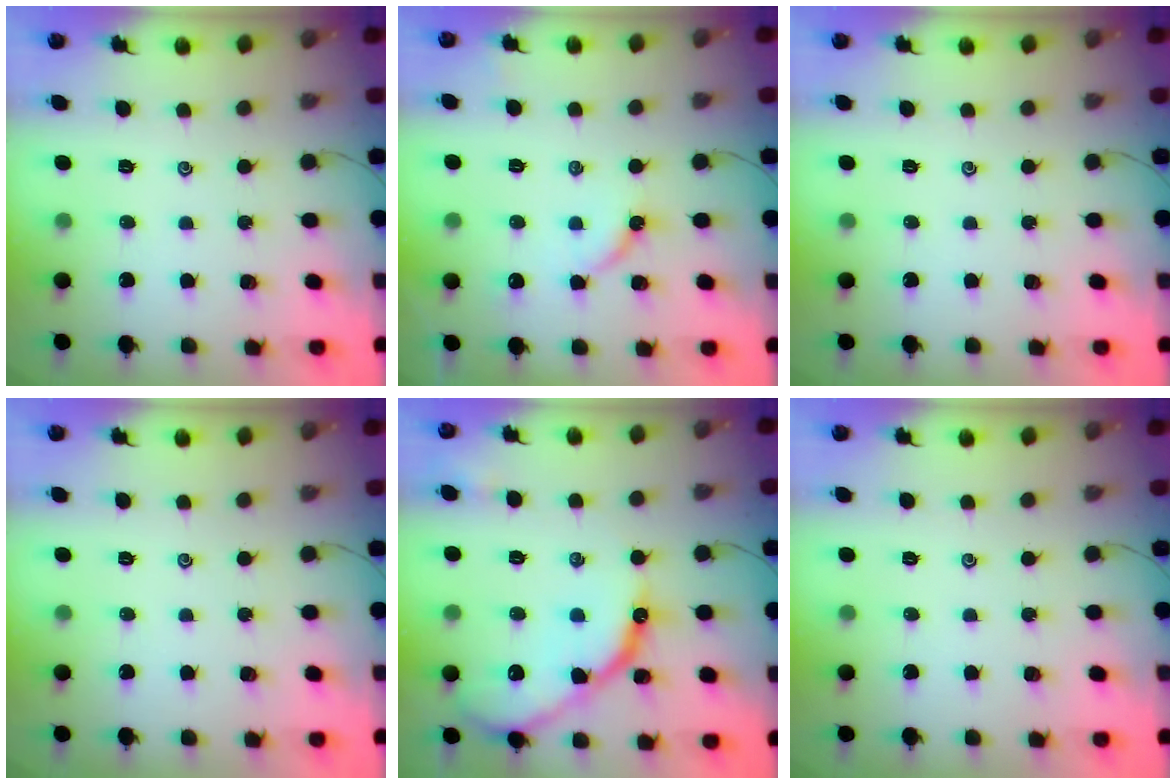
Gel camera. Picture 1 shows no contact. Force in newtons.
{"total": 5.0, "press": 5.0, "slide": 0.6}
{"total": 0.0}
{"total": 0.0}
{"total": 15.1, "press": 15.0, "slide": 1.5}
{"total": 0.0}